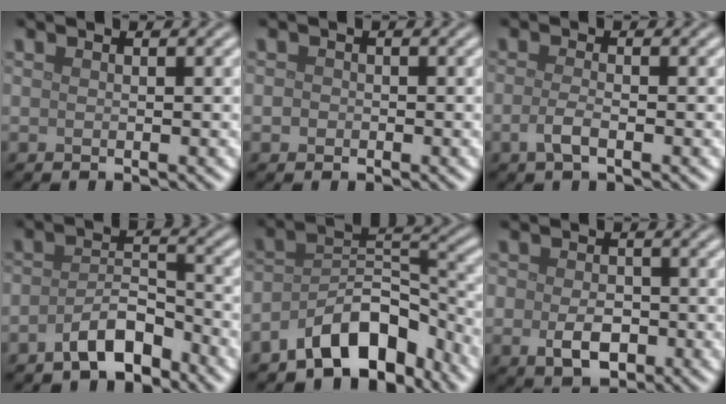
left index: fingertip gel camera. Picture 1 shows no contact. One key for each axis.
{"total": 0.8, "fx": -0.2, "fy": 0.8, "fz": 0.2, "tx": -0.001, "ty": -0.005, "tz": -0.008}
{"total": 1.8, "fx": -0.8, "fy": 0.6, "fz": 1.5, "tx": -0.035, "ty": -0.001, "tz": -0.020}
{"total": 4.5, "fx": -3.0, "fy": 2.0, "fz": 2.7, "tx": -0.044, "ty": 0.008, "tz": -0.058}
{"total": 9.2, "fx": -6.3, "fy": 4.4, "fz": 5.0, "tx": -0.060, "ty": 0.007, "tz": -0.118}
{"total": 4.1, "fx": -1.1, "fy": 2.9, "fz": 2.7, "tx": -0.050, "ty": -0.010, "tz": -0.023}